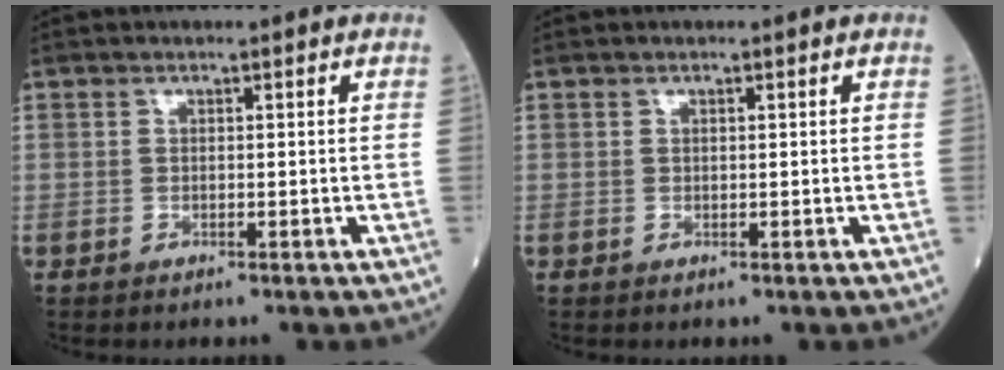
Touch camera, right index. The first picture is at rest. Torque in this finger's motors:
{"motor_torque": [-0.20, -0.02, -0.04, -0.01]}